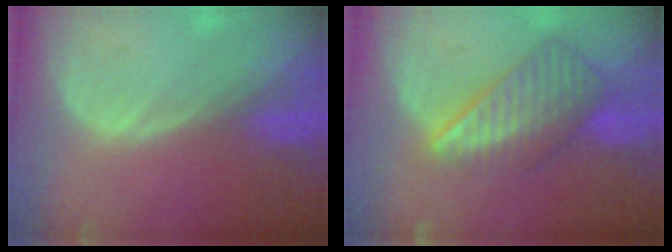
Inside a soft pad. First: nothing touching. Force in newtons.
{"total": 8.6, "press": 7.5, "slide": 4.1}